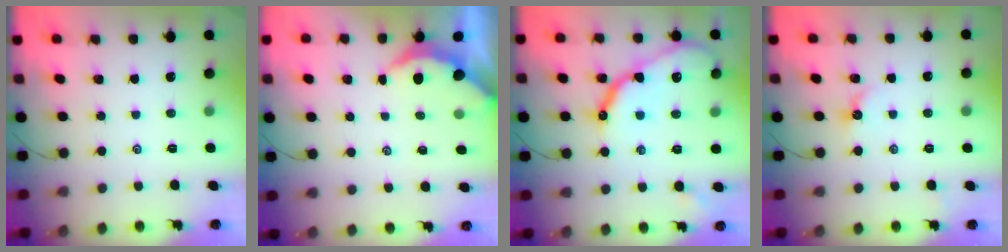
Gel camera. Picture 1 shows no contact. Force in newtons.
{"total": 2.4, "press": 2.4, "slide": 0.3}
{"total": 14.2, "press": 14.2, "slide": 1.2}
{"total": 4.6, "press": 4.5, "slide": 0.8}